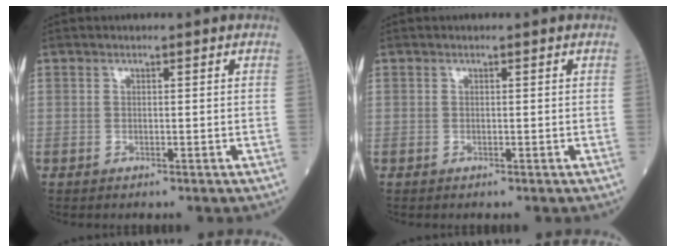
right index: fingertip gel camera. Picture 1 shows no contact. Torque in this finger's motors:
{"motor_torque": [0.06, 0.05, 0.01, -0.01]}